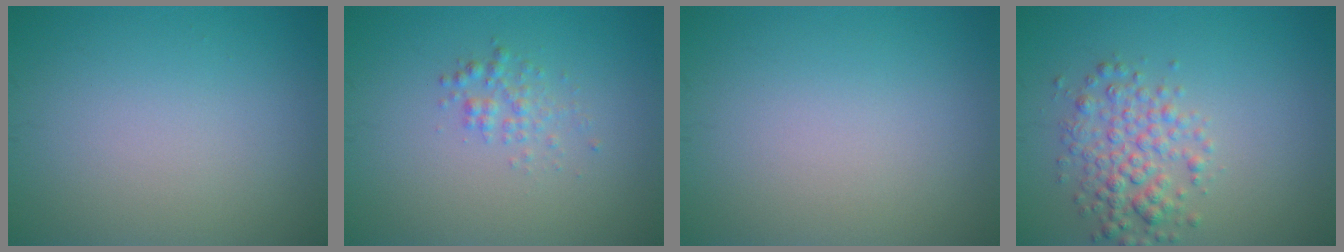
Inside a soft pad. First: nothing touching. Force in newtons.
{"total": 1.5, "press": 1.5, "slide": 0.0}
{"total": 0.0}
{"total": 3.5, "press": 3.5, "slide": 0.1}